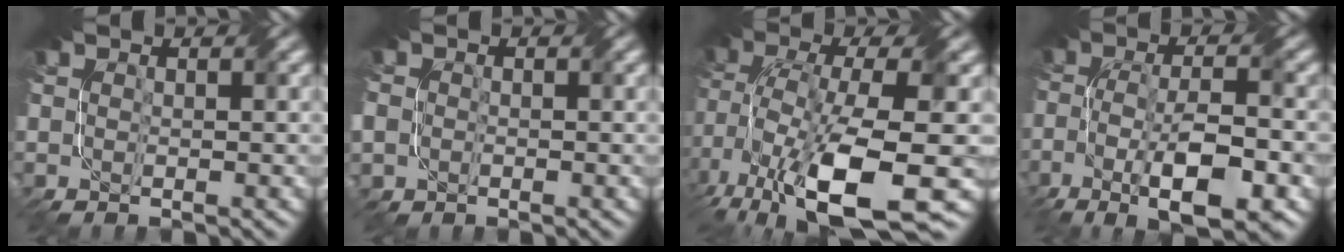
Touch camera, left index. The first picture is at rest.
{"total": 2.1, "force": [-0.3, 2.1, 0.1], "torque": [-0.006, 0.001, 0.002]}
{"total": 11.8, "force": [-4.6, 4.6, 9.9], "torque": [-0.206, -0.010, -0.066]}
{"total": 7.7, "force": [-4.3, 2.7, 5.8], "torque": [-0.105, 0.003, -0.074]}